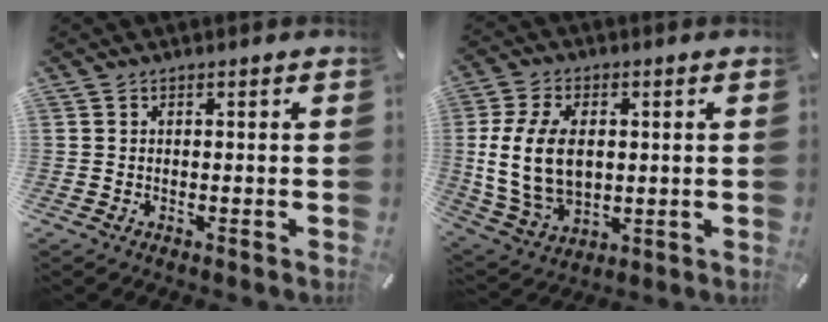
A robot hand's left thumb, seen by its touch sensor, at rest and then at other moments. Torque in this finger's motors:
{"motor_torque": [0.40, 1.24, 2.12, 0.19, 0.66]}